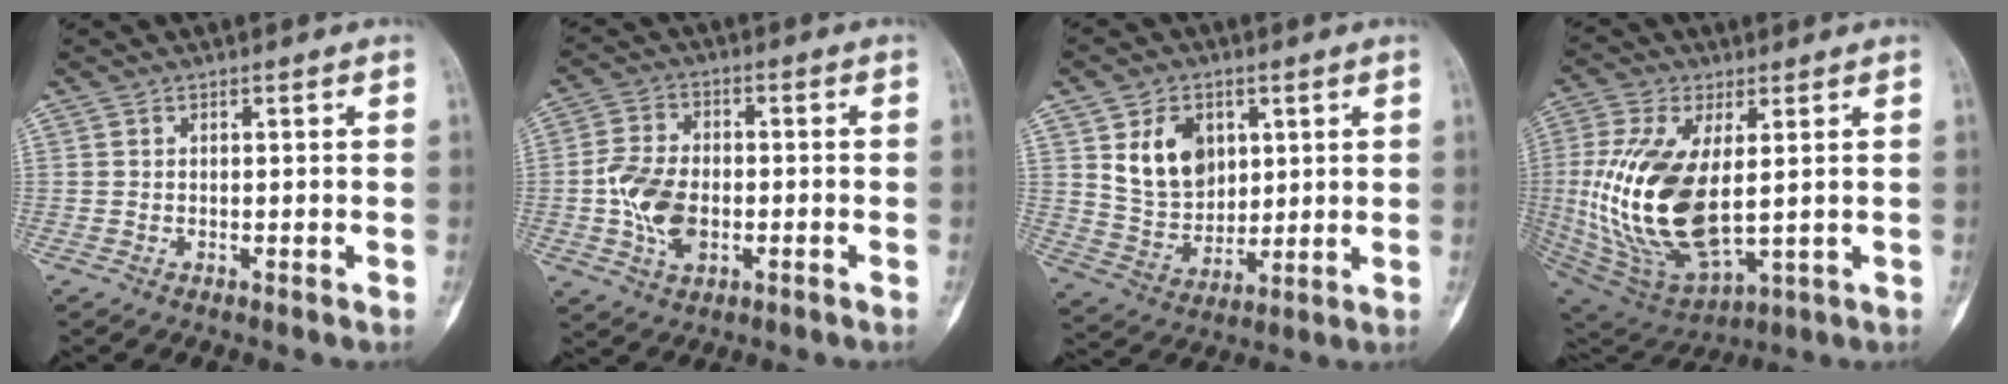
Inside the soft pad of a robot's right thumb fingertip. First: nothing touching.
{"total": 9.7, "force": [-1.9, 6.1, 7.4], "torque": [-0.138, 0.012, -0.035]}
{"total": 11.6, "force": [4.0, 8.5, 6.7], "torque": [-0.086, -0.024, 0.085]}
{"total": 21.7, "force": [1.0, 10.7, 18.8], "torque": [-0.395, -0.020, 0.040]}